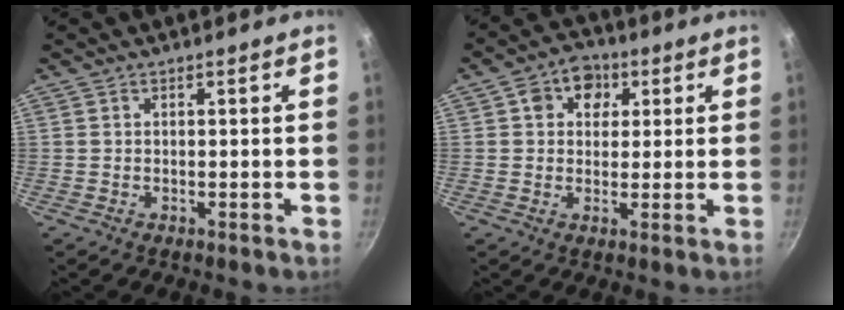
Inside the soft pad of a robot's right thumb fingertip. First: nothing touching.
{"total": 7.3, "force": [2.4, 5.9, 3.7], "torque": [-0.024, -0.001, 0.024]}